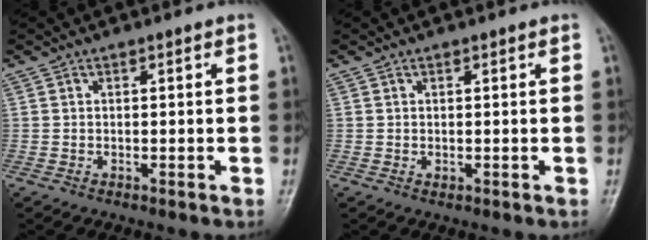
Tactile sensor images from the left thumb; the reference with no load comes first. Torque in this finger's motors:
{"motor_torque": [-0.13, 0.00, -0.26, 0.14, 0.00]}